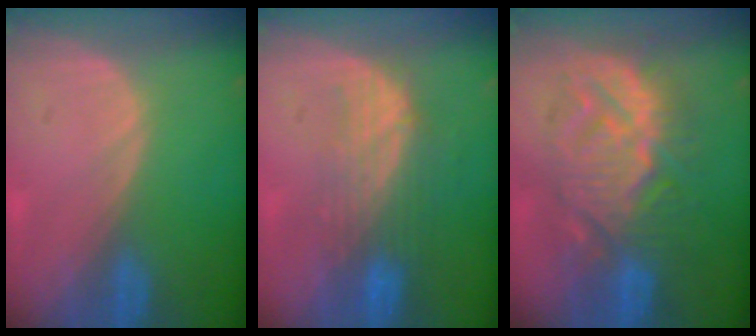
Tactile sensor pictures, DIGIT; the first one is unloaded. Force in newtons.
{"total": 7.6, "press": 7.1, "slide": 2.8}
{"total": 11.0, "press": 10.9, "slide": 0.8}